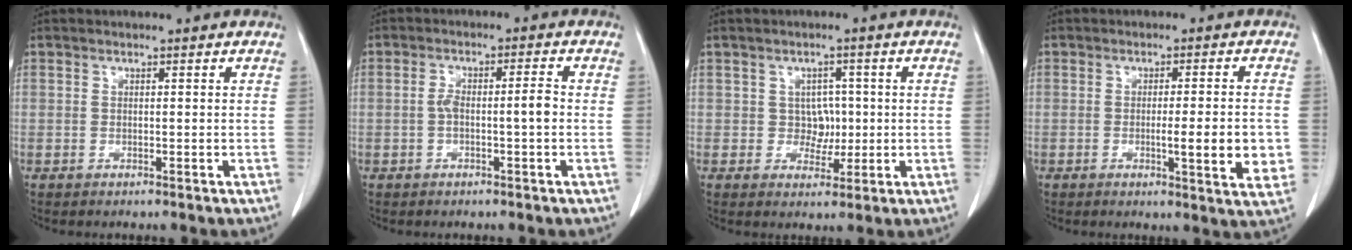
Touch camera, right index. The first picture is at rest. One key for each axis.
{"total": 4.2, "fx": -0.6, "fy": 0.6, "fz": 4.1, "tx": -0.077, "ty": 0.015, "tz": -0.007}
{"total": 3.3, "fx": 0.1, "fy": 3.0, "fz": 1.3, "tx": -0.009, "ty": 0.005, "tz": 0.003}
{"total": 7.8, "fx": -1.3, "fy": 0.6, "fz": 7.6, "tx": -0.097, "ty": -0.010, "tz": -0.017}